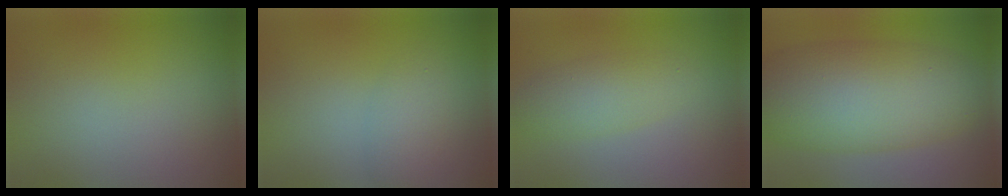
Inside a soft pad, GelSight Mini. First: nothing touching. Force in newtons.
{"total": 2.1, "press": 2.1, "slide": 0.0}
{"total": 2.8, "press": 2.8, "slide": 0.2}
{"total": 10.2, "press": 10.2, "slide": 0.1}